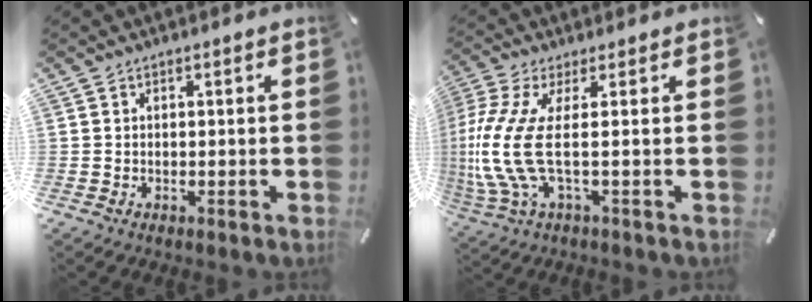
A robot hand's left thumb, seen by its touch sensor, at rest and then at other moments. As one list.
[{"total": 12.7, "force": [0.2, 2.9, 12.4], "torque": [-0.288, -0.032, -0.005]}]